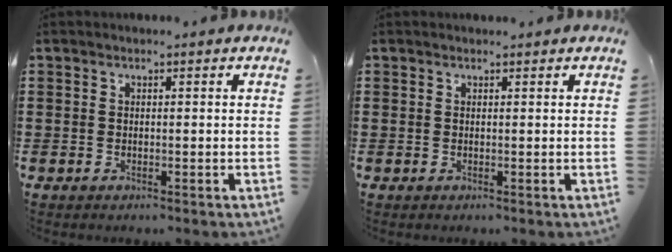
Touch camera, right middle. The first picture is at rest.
{"total": 0.0}